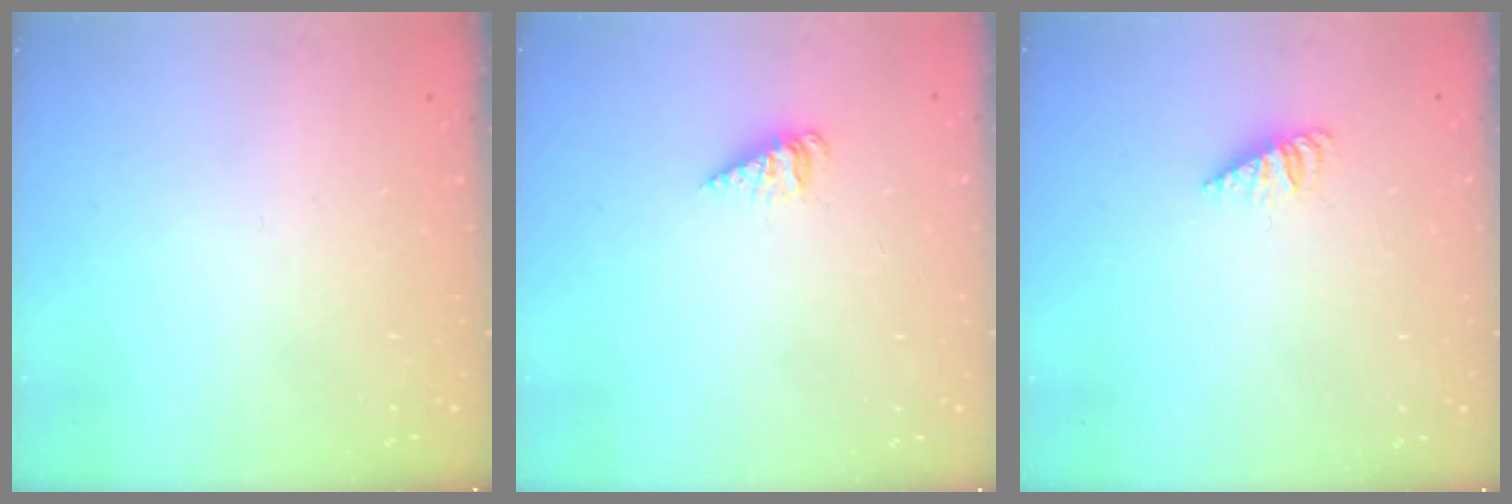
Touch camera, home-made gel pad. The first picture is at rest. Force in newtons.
{"total": 2.8, "press": 2.8, "slide": 0.2}
{"total": 1.8, "press": 1.8, "slide": 0.4}